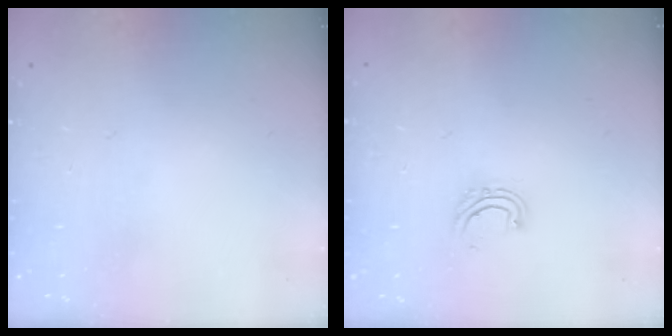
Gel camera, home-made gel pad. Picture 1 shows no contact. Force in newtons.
{"total": 4.7, "press": 4.7, "slide": 0.8}